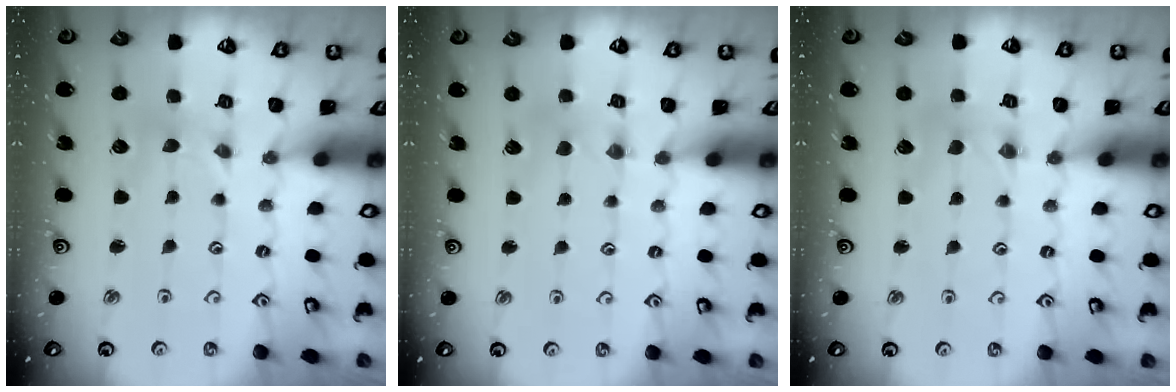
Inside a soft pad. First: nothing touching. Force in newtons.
{"total": 2.2, "press": 2.2, "slide": 0.5}
{"total": 0.5, "press": 0.5, "slide": 0.1}